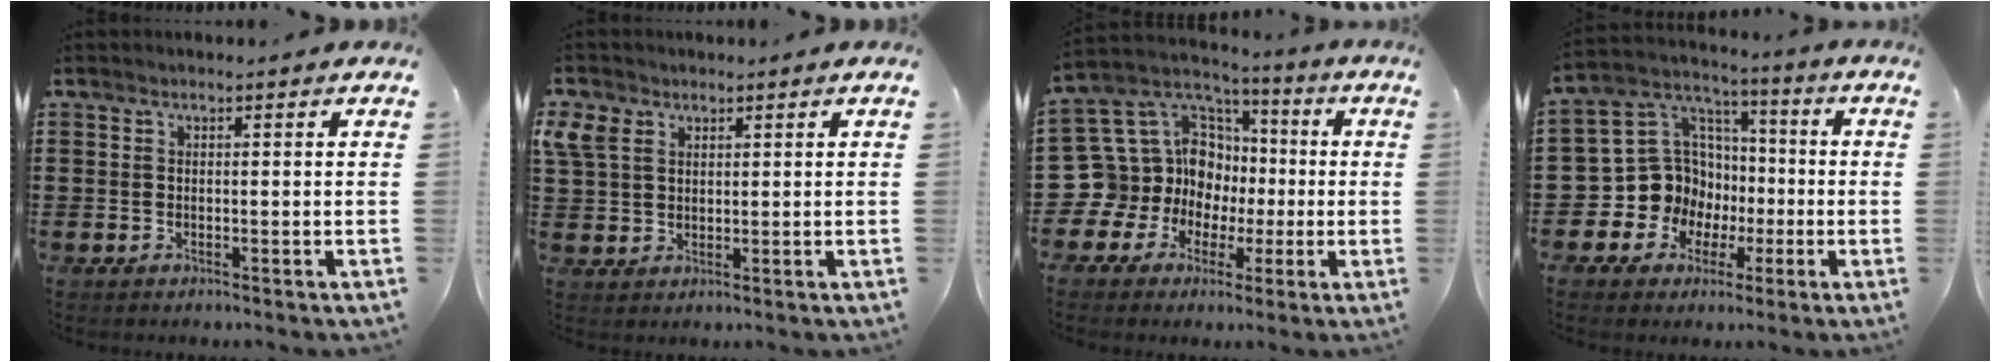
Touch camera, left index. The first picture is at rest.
{"total": 4.1, "force": [2.0, 3.1, 1.7], "torque": [-0.048, 0.012, 0.037]}
{"total": 13.5, "force": [-0.7, 12.9, 3.8], "torque": [-0.140, -0.025, 0.013]}
{"total": 11.1, "force": [-1.6, 10.6, 2.7], "torque": [-0.104, -0.005, -0.020]}